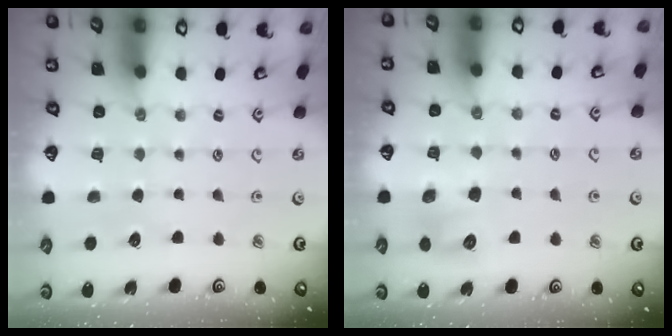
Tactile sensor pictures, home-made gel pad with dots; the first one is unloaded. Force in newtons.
{"total": 8.0, "press": 8.0, "slide": 0.4}